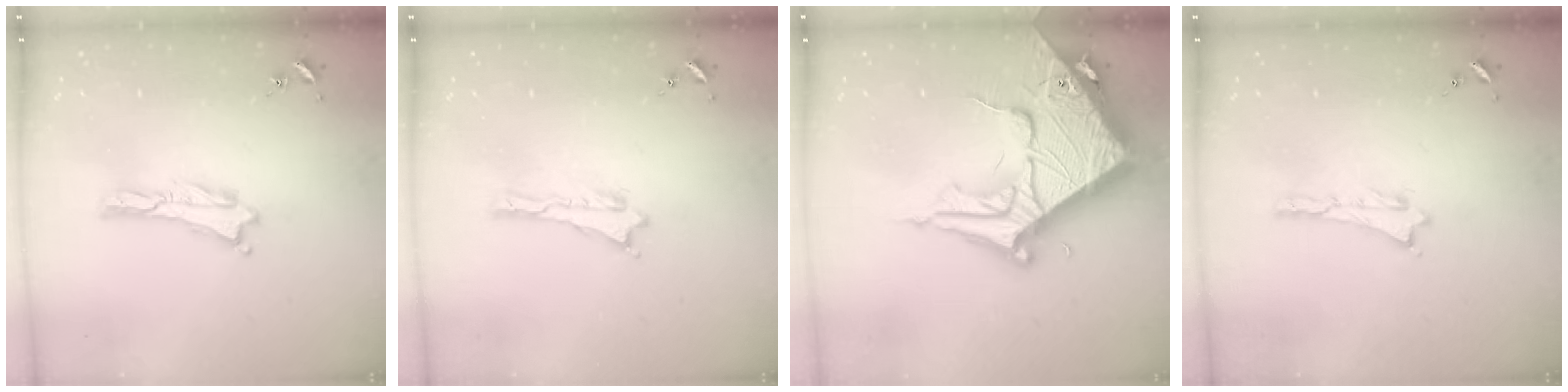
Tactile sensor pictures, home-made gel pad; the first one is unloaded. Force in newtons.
{"total": 0.0}
{"total": 14.6, "press": 14.5, "slide": 1.6}
{"total": 0.0}